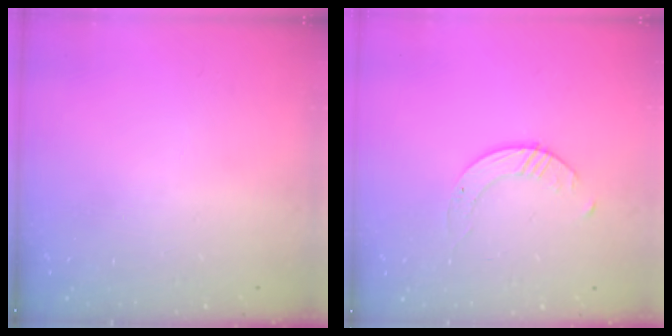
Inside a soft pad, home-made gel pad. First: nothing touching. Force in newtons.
{"total": 1.7, "press": 1.7, "slide": 0.2}